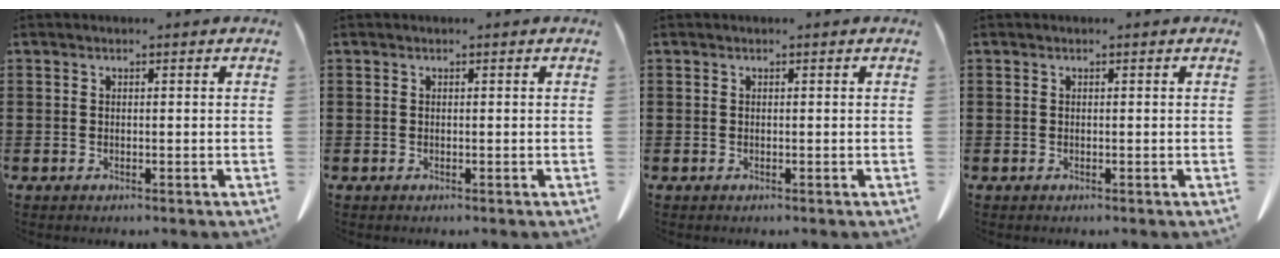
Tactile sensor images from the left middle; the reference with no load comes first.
{"total": 0.0}
{"total": 0.0}
{"total": 0.0}